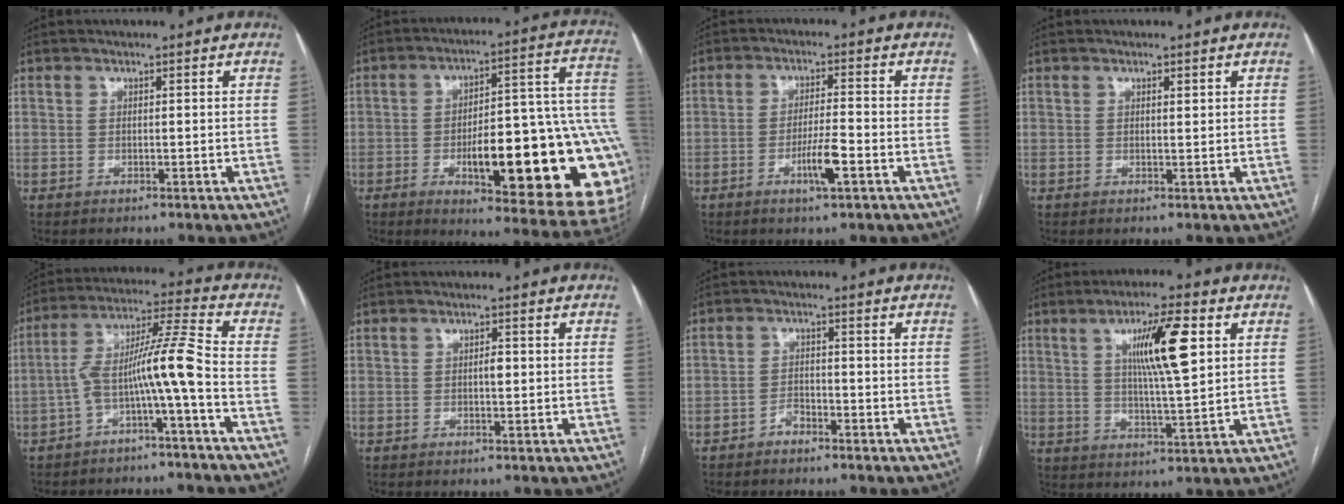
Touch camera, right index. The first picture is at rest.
{"total": 27.5, "force": [-6.2, 5.5, 26.2], "torque": [-0.262, 0.010, -0.077]}
{"total": 5.3, "force": [-2.3, 0.3, 4.8], "torque": [-0.088, -0.006, -0.042]}
{"total": 0.7, "force": [0.4, 0.1, 0.5], "torque": [-0.011, -0.001, 0.007]}
{"total": 9.7, "force": [-3.4, -0.8, 9.1], "torque": [-0.160, 0.035, -0.060]}
{"total": 1.3, "force": [0.0, 0.4, 1.2], "torque": [-0.021, 0.002, 0.001]}
{"total": 1.9, "force": [-1.5, 0.9, 0.7], "torque": [-0.008, 0.005, -0.026]}
{"total": 10.6, "force": [3.5, 0.9, 10.0], "torque": [-0.171, 0.004, 0.060]}